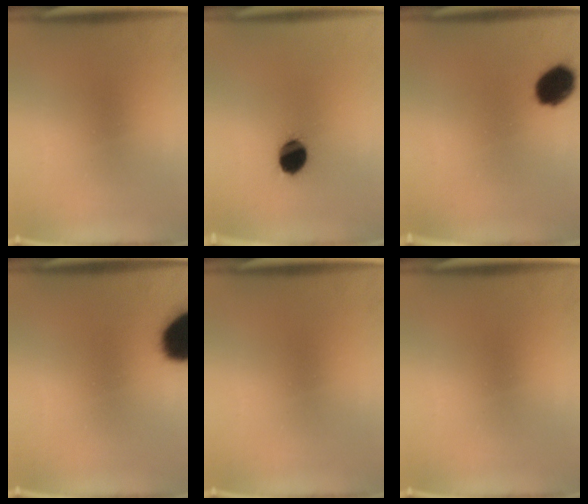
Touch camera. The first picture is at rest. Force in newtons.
{"total": 9.3}
{"total": 9.1}
{"total": 19.6}
{"total": 0.0}
{"total": 0.0}